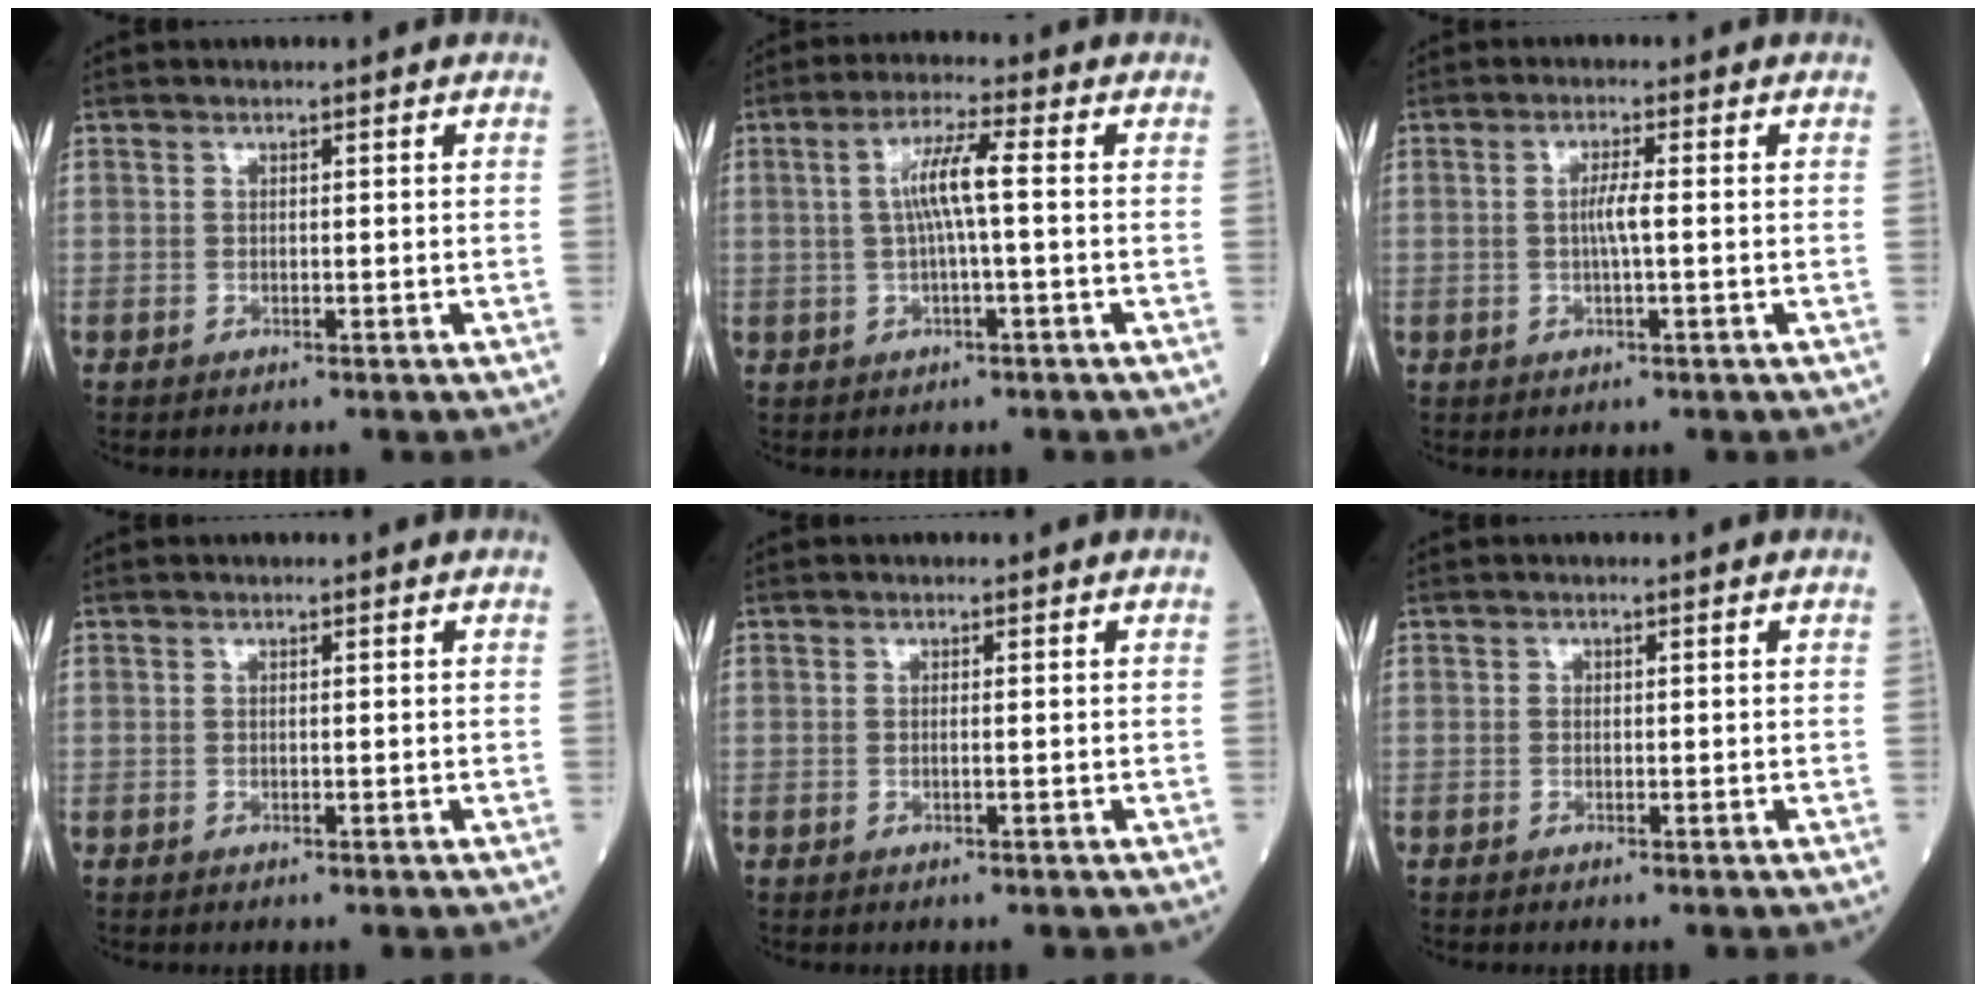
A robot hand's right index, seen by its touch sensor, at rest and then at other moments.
{"total": 5.8, "force": [0.4, 0.0, 5.7], "torque": [-0.114, 0.012, 0.007]}
{"total": 2.6, "force": [-0.1, -0.1, 2.6], "torque": [-0.052, -0.002, -0.003]}
{"total": 0.0}
{"total": 0.5, "force": [0.0, -0.1, 0.5], "torque": [-0.012, -0.001, -0.001]}
{"total": 0.0}